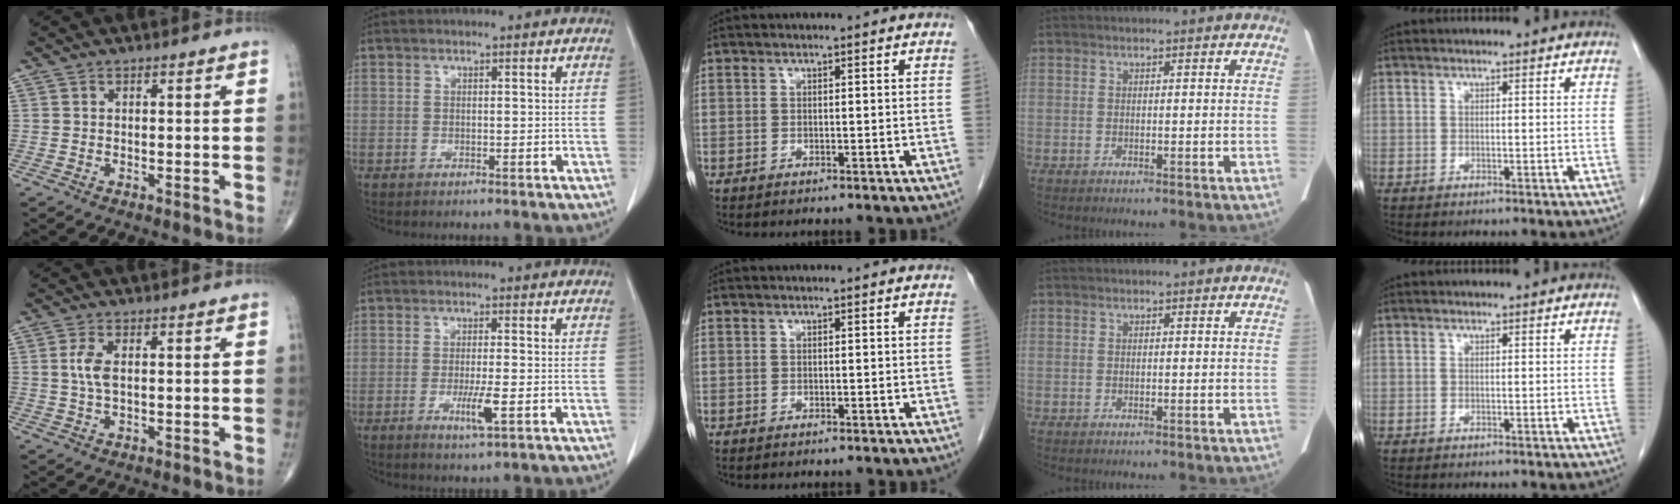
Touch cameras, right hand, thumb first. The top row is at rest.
{"thumb": {"total": 3.9, "force": [0.6, 1.7, 3.5], "torque": [-0.082, 0.001, 0.013]}, "index": {"total": 4.2, "force": [-1.3, 0.2, 4.0], "torque": [-0.074, -0.008, -0.019]}}